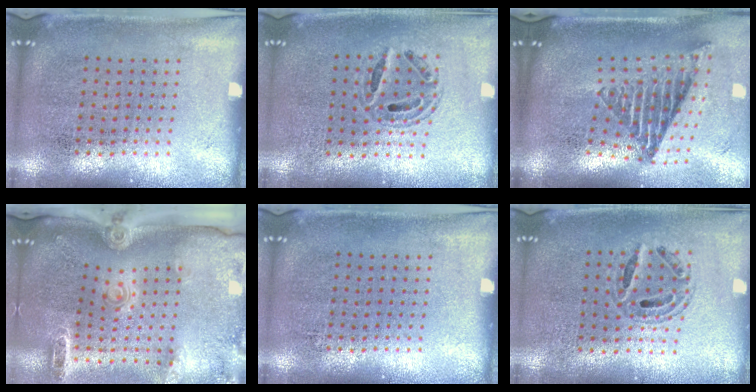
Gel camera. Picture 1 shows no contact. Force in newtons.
{"total": 0.7, "press": 0.7, "slide": 0.2}
{"total": 2.7, "press": 1.7, "slide": 2.0}
{"total": 2.8, "press": 2.1, "slide": 1.9}
{"total": 0.0}
{"total": 0.8, "press": 0.8, "slide": 0.1}